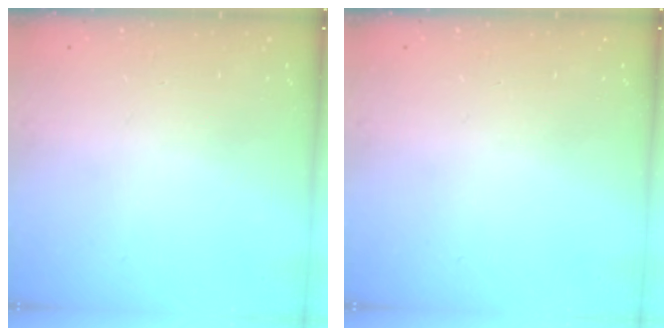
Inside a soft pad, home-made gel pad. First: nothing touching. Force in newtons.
{"total": 0.0}